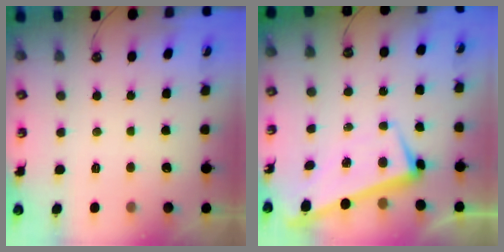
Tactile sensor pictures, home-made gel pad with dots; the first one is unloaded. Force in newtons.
{"total": 1.5, "press": 0.5, "slide": 1.4}